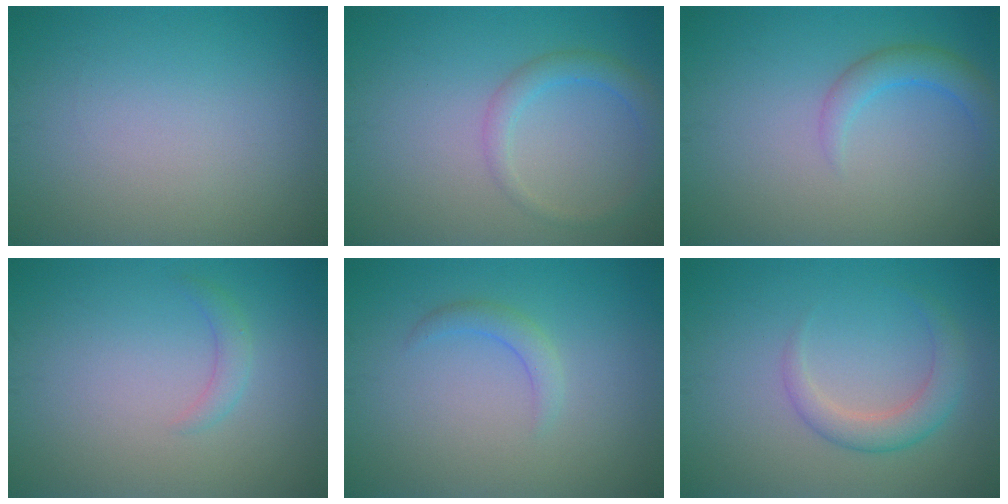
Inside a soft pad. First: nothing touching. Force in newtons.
{"total": 2.3, "press": 2.3, "slide": 0.1}
{"total": 2.4, "press": 2.4, "slide": 0.3}
{"total": 1.3, "press": 1.3, "slide": 0.0}
{"total": 1.5, "press": 1.5, "slide": 0.1}
{"total": 2.8, "press": 2.8, "slide": 0.2}